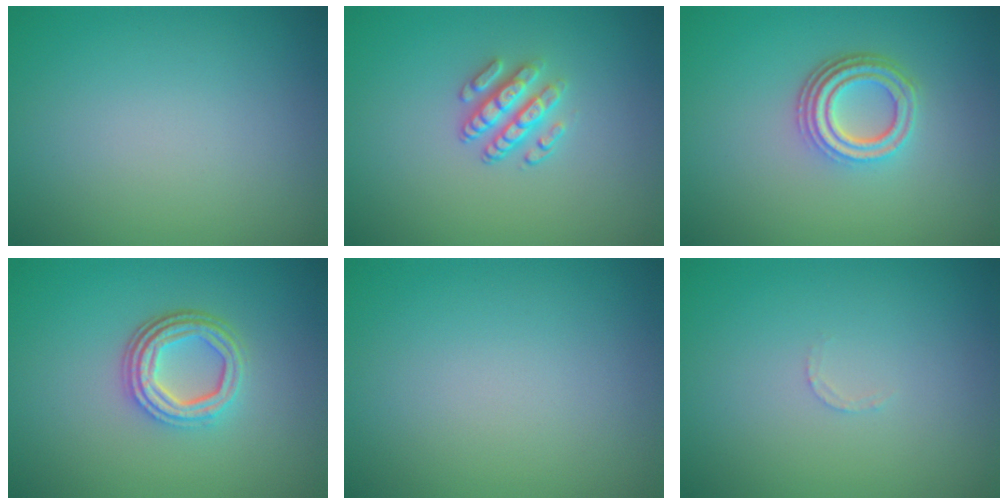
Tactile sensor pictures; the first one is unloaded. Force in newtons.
{"total": 2.9, "press": 2.5, "slide": 1.6}
{"total": 4.1, "press": 3.1, "slide": 2.7}
{"total": 4.4, "press": 3.2, "slide": 3.0}
{"total": 0.0}
{"total": 0.7, "press": 0.6, "slide": 0.3}